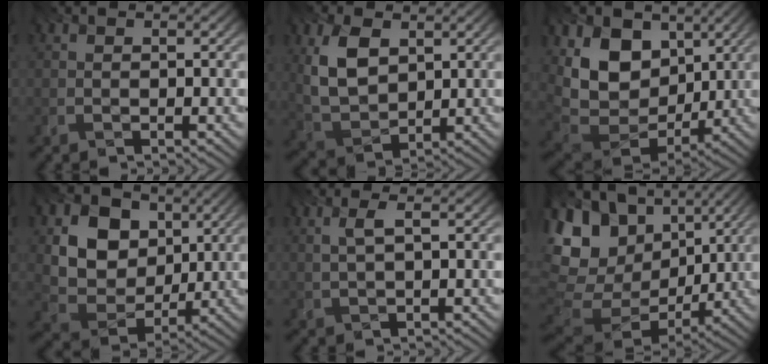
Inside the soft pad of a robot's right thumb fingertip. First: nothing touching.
{"total": 7.7, "force": [1.9, 5.1, 5.4], "torque": [-0.138, -0.004, 0.042]}
{"total": 11.9, "force": [2.9, 8.9, 7.3], "torque": [-0.172, 0.003, 0.052]}
{"total": 12.0, "force": [3.1, 9.6, 6.6], "torque": [-0.167, 0.014, 0.057]}
{"total": 2.1, "force": [0.2, 0.3, 2.1], "torque": [-0.039, 0.002, 0.008]}
{"total": 19.0, "force": [3.6, 14.4, 11.8], "torque": [-0.276, 0.014, 0.089]}